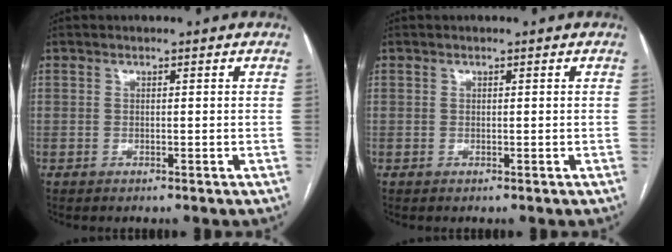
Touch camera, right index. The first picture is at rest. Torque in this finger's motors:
{"motor_torque": [0.25, 0.08, 0.02, 0.00]}